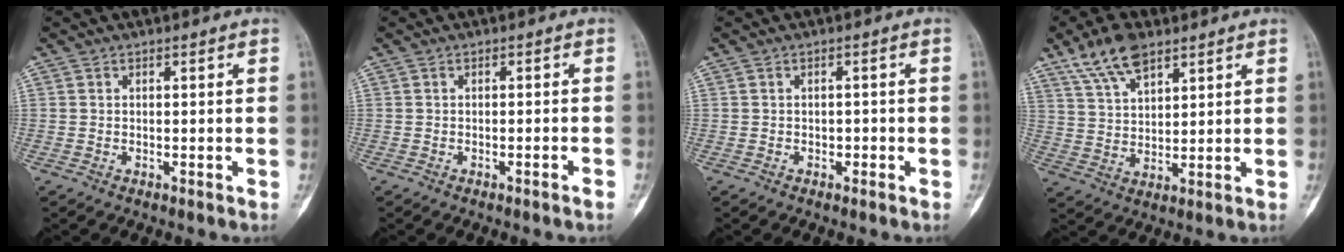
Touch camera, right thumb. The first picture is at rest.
{"total": 1.5, "force": [-1.1, -0.2, 1.1], "torque": [-0.023, 0.004, -0.012]}
{"total": 0.9, "force": [-0.5, 0.7, 0.3], "torque": [-0.002, 0.002, -0.010]}
{"total": 9.4, "force": [6.3, 4.0, 5.6], "torque": [-0.095, -0.018, 0.125]}